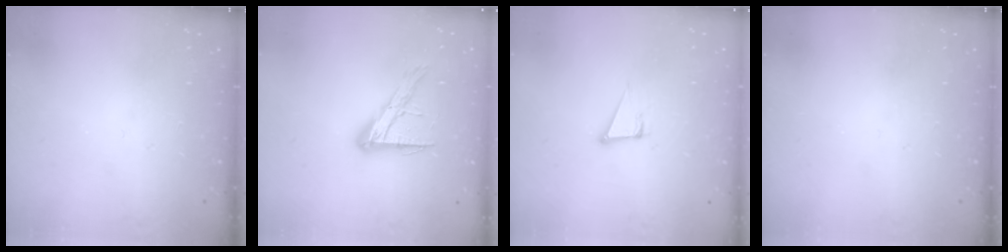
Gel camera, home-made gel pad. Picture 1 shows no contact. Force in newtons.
{"total": 12.0, "press": 12.0, "slide": 0.9}
{"total": 5.4, "press": 4.4, "slide": 3.1}
{"total": 0.0}